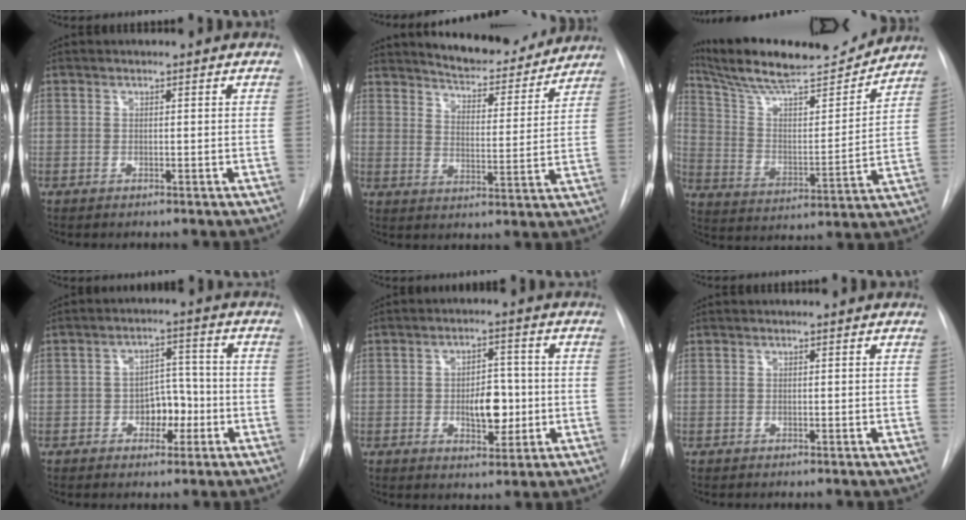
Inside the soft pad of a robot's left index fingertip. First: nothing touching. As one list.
[{"total": 14.1, "force": [13.1, 3.1, 4.0], "torque": [-0.046, -0.020, 0.177]}, {"total": 20.3, "force": [18.6, 2.2, 7.8], "torque": [-0.138, -0.004, 0.296]}, {"total": 5.6, "force": [-2.0, 3.5, 3.9], "torque": [-0.052, 0.018, -0.028]}, {"total": 6.6, "force": [-0.9, 3.4, 5.6], "torque": [-0.081, 0.008, -0.007]}, {"total": 0.0}]